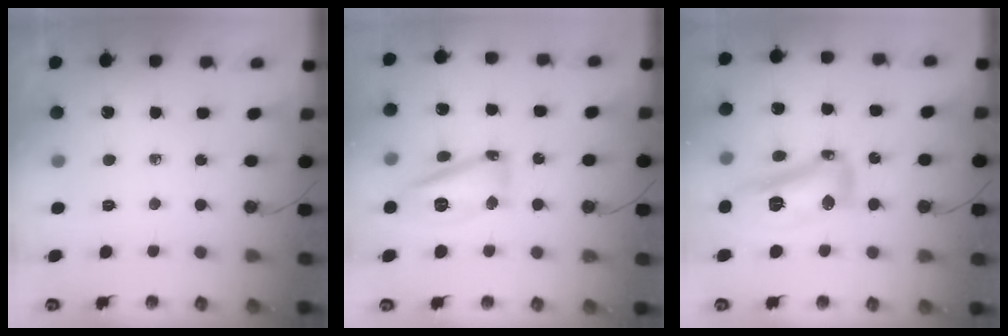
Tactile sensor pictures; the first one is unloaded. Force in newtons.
{"total": 14.3, "press": 14.2, "slide": 1.3}
{"total": 15.0, "press": 15.0, "slide": 1.3}